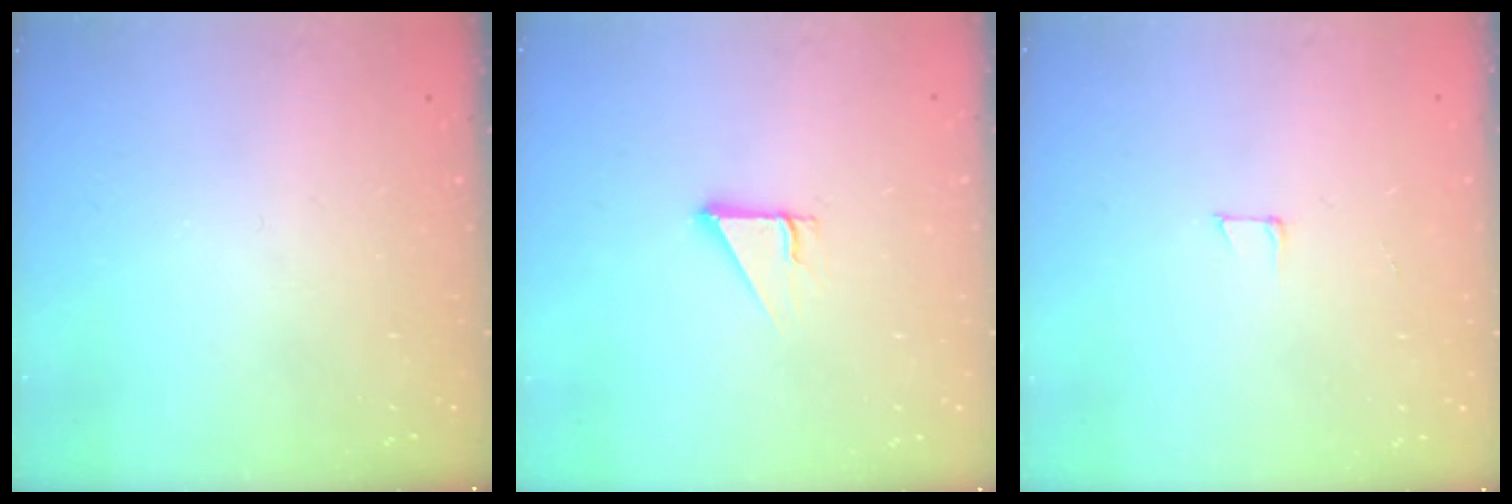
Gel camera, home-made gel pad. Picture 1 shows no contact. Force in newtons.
{"total": 2.5, "press": 2.5, "slide": 0.2}
{"total": 4.4, "press": 4.4, "slide": 0.3}